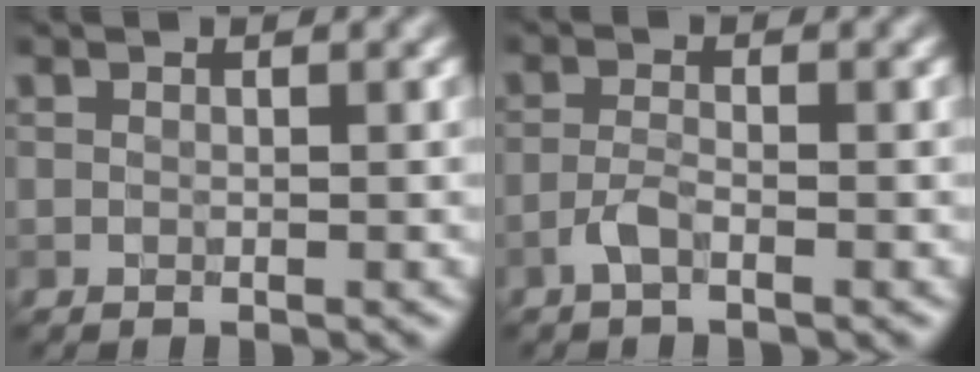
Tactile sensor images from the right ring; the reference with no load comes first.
{"total": 1.6, "force": [-1.0, 0.5, 1.2], "torque": [-0.027, 0.003, -0.024]}